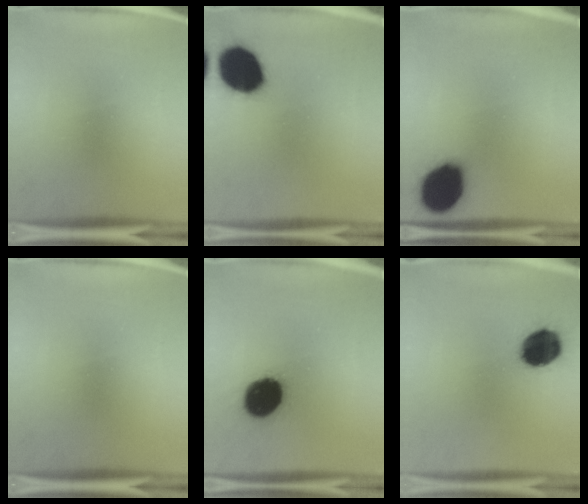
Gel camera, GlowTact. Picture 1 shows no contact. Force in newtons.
{"total": 17.3}
{"total": 16.4}
{"total": 0.0}
{"total": 16.8}
{"total": 14.8}